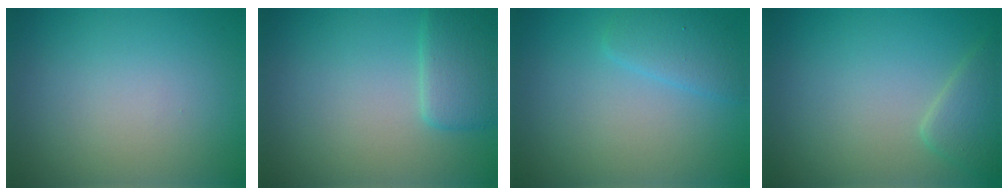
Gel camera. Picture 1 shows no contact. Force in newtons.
{"total": 2.9, "press": 2.9, "slide": 0.1}
{"total": 2.3, "press": 2.3, "slide": 0.2}
{"total": 2.2, "press": 2.2, "slide": 0.2}